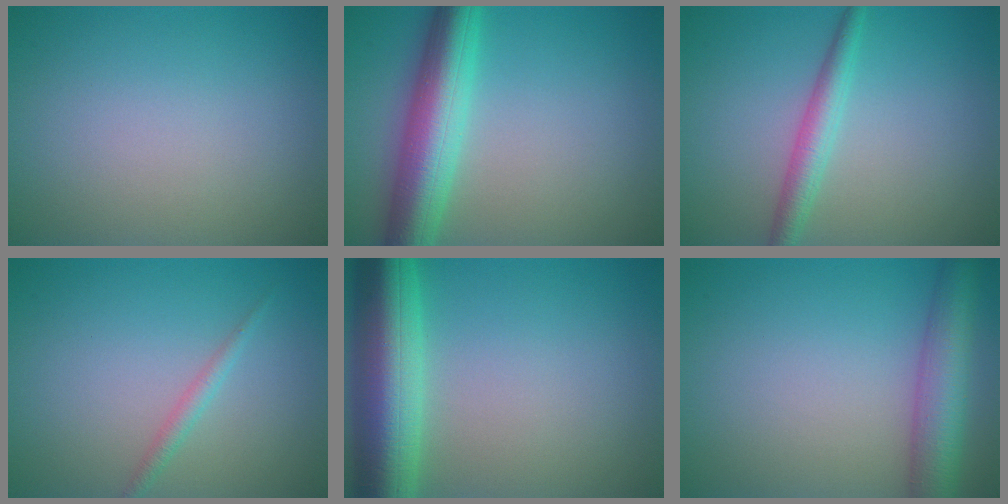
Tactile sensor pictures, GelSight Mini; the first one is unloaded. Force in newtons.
{"total": 7.3, "press": 7.3, "slide": 0.2}
{"total": 2.7, "press": 2.6, "slide": 0.1}
{"total": 1.3, "press": 1.3, "slide": 0.1}
{"total": 9.3, "press": 9.3, "slide": 0.3}
{"total": 5.7, "press": 5.7, "slide": 0.2}